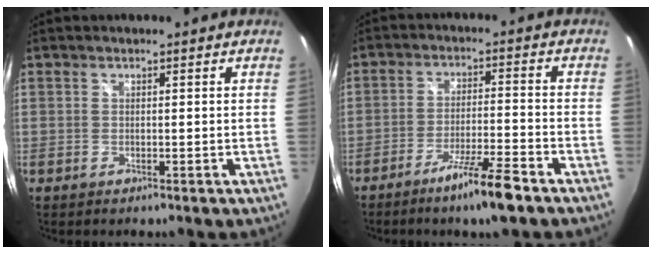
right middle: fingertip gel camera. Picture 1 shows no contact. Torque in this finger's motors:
{"motor_torque": [0.98, -0.90, 0.26, 0.10]}